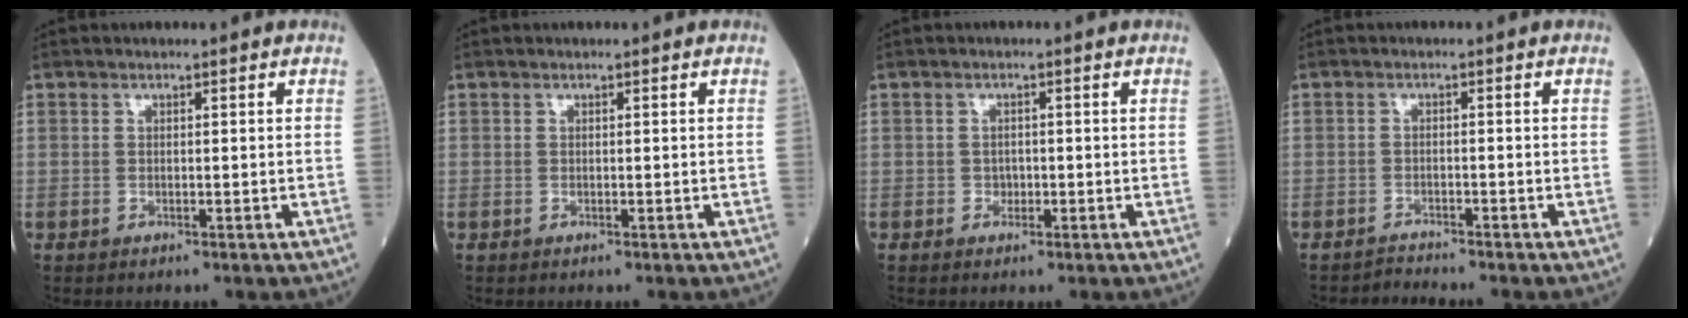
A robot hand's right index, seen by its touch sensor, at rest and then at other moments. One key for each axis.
{"total": 0.0}
{"total": 1.3, "fx": -0.4, "fy": 1.1, "fz": 0.6, "tx": -0.007, "ty": 0.004, "tz": -0.006}
{"total": 1.8, "fx": -1.6, "fy": -0.6, "fz": -0.7, "tx": 0.015, "ty": -0.011, "tz": -0.027}